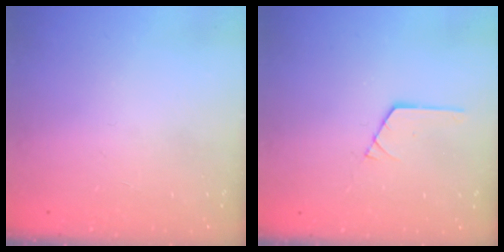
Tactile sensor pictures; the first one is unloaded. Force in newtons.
{"total": 1.3, "press": 1.3, "slide": 0.1}